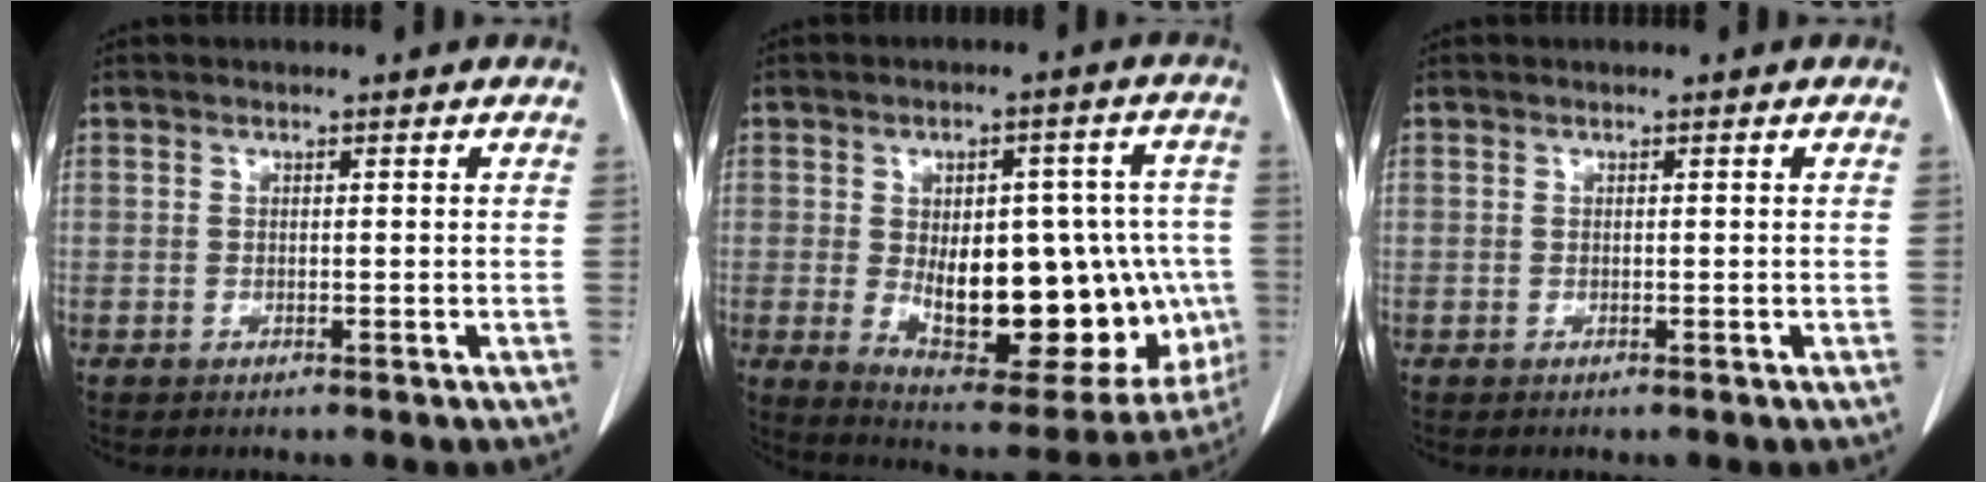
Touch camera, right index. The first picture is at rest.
{"total": 24.0, "force": [-3.0, 11.1, 21.1], "torque": [-0.270, 0.010, -0.012]}
{"total": 0.0}